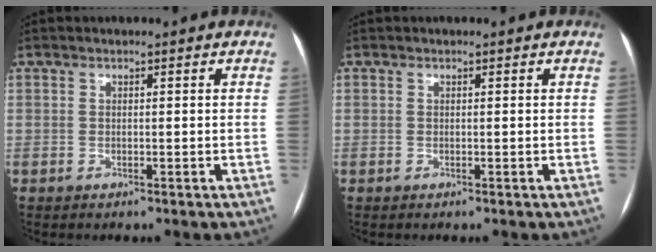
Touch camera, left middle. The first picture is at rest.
{"total": 0.0}